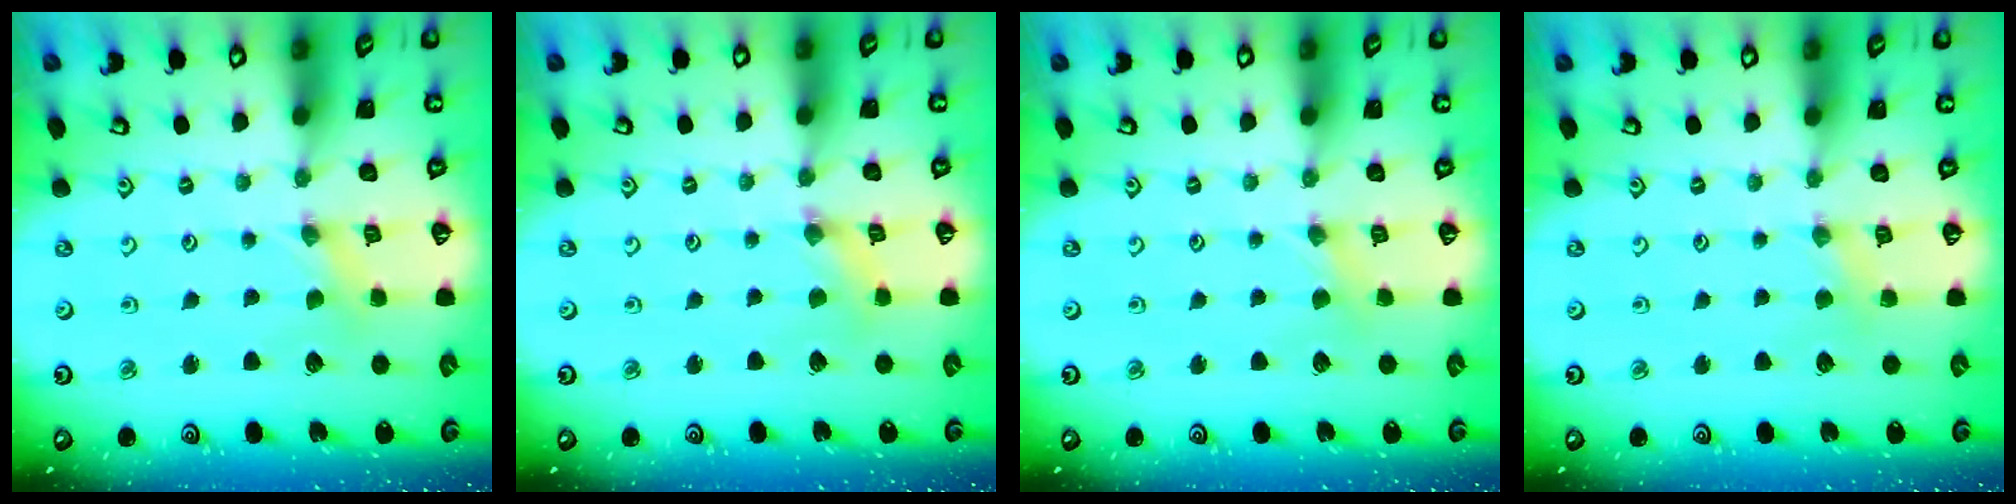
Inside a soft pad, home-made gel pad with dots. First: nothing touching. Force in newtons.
{"total": 1.7, "press": 1.7, "slide": 0.2}
{"total": 2.1, "press": 2.0, "slide": 0.4}
{"total": 2.9, "press": 2.9, "slide": 0.5}